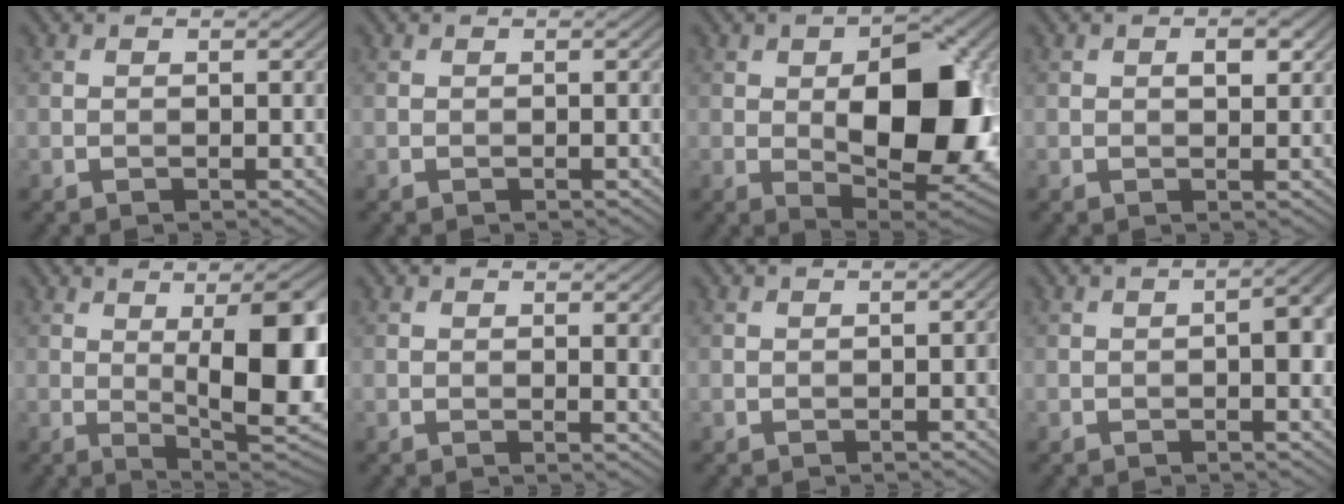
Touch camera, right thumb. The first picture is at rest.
{"total": 0.0}
{"total": 14.3, "force": [0.1, 7.4, 12.2], "torque": [-0.167, 0.001, 0.004]}
{"total": 1.9, "force": [0.6, 1.0, 1.5], "torque": [-0.020, -0.003, 0.009]}
{"total": 15.1, "force": [1.1, 4.9, 14.3], "torque": [-0.169, 0.012, 0.011]}
{"total": 2.0, "force": [0.7, 0.5, 1.8], "torque": [-0.025, -0.006, 0.014]}
{"total": 1.4, "force": [-0.2, 0.4, 1.3], "torque": [-0.017, 0.003, -0.003]}
{"total": 3.9, "force": [-0.2, 1.3, 3.7], "torque": [-0.052, 0.007, -0.006]}